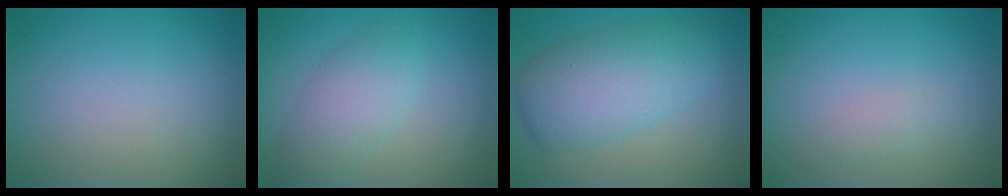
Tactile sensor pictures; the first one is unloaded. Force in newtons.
{"total": 4.0, "press": 4.0, "slide": 0.1}
{"total": 7.2, "press": 7.2, "slide": 0.2}
{"total": 1.1, "press": 1.1, "slide": 0.0}